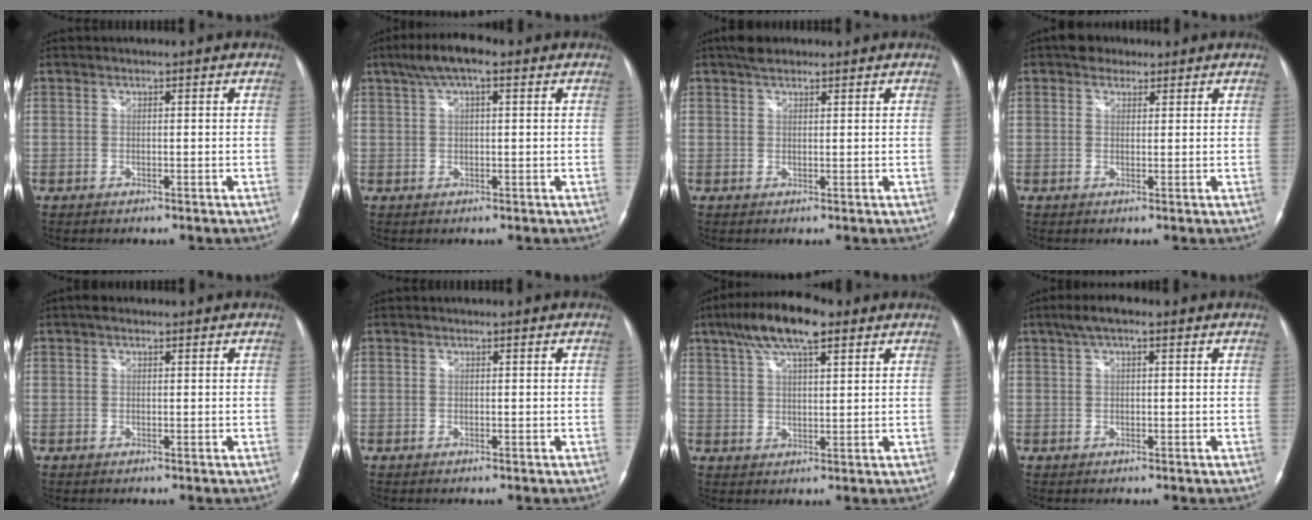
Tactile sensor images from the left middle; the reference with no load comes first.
{"total": 6.5, "force": [3.7, 1.8, 5.0], "torque": [-0.099, 0.028, 0.060]}
{"total": 3.0, "force": [2.2, 1.4, 1.4], "torque": [-0.027, 0.016, 0.036]}
{"total": 3.1, "force": [2.1, 2.1, 0.9], "torque": [-0.016, 0.016, 0.031]}
{"total": 1.0, "force": [0.6, 0.6, 0.6], "torque": [-0.012, 0.012, 0.006]}
{"total": 0.0}
{"total": 10.9, "force": [6.7, 2.8, 8.1], "torque": [-0.151, 0.025, 0.115]}
{"total": 4.2, "force": [2.4, 1.2, 3.2], "torque": [-0.063, 0.028, 0.036]}